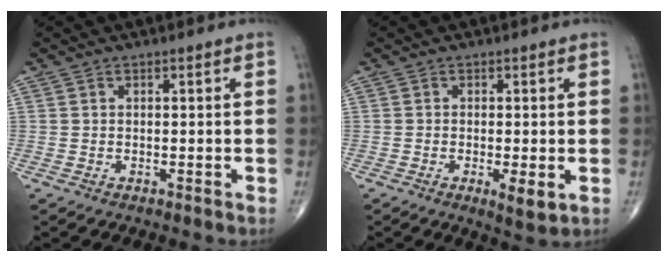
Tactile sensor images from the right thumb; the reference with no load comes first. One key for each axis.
{"total": 3.8, "fx": -1.0, "fy": 1.0, "fz": 3.5, "tx": -0.061, "ty": -0.012, "tz": -0.017}